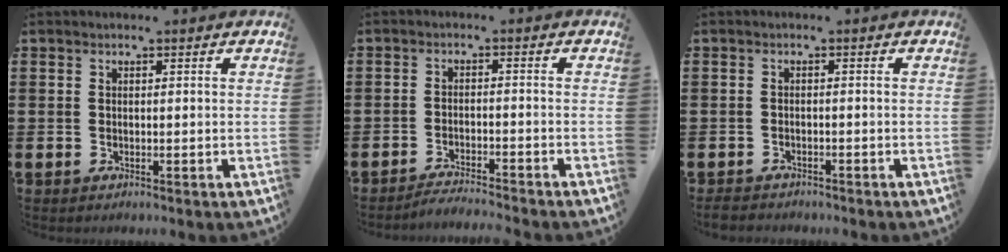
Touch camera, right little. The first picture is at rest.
{"total": 2.3, "force": [-2.3, -0.3, 0.3], "torque": [-0.006, 0.003, -0.047]}
{"total": 1.1, "force": [-1.1, 0.4, 0.1], "torque": [-0.005, 0.003, -0.024]}